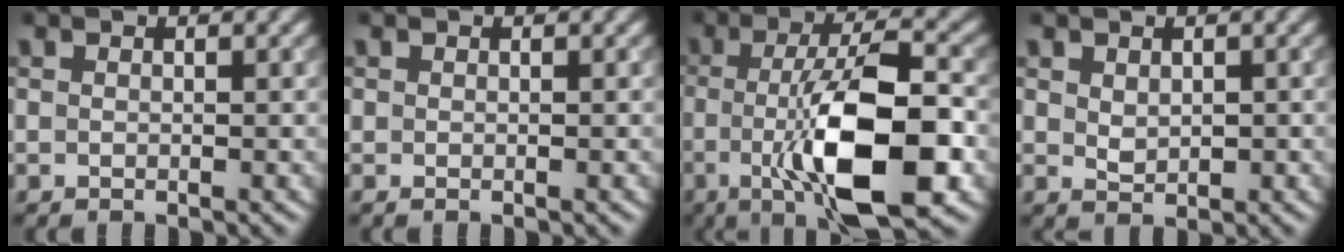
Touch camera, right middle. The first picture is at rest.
{"total": 0.0}
{"total": 11.1, "force": [-2.4, 3.3, 10.3], "torque": [-0.176, -0.003, -0.041]}
{"total": 1.4, "force": [0.4, 1.0, 0.9], "torque": [-0.015, -0.004, 0.012]}